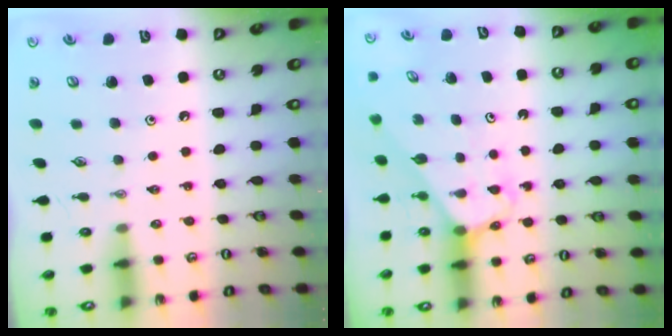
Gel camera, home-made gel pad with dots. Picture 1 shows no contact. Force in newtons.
{"total": 3.1, "press": 3.1, "slide": 0.2}